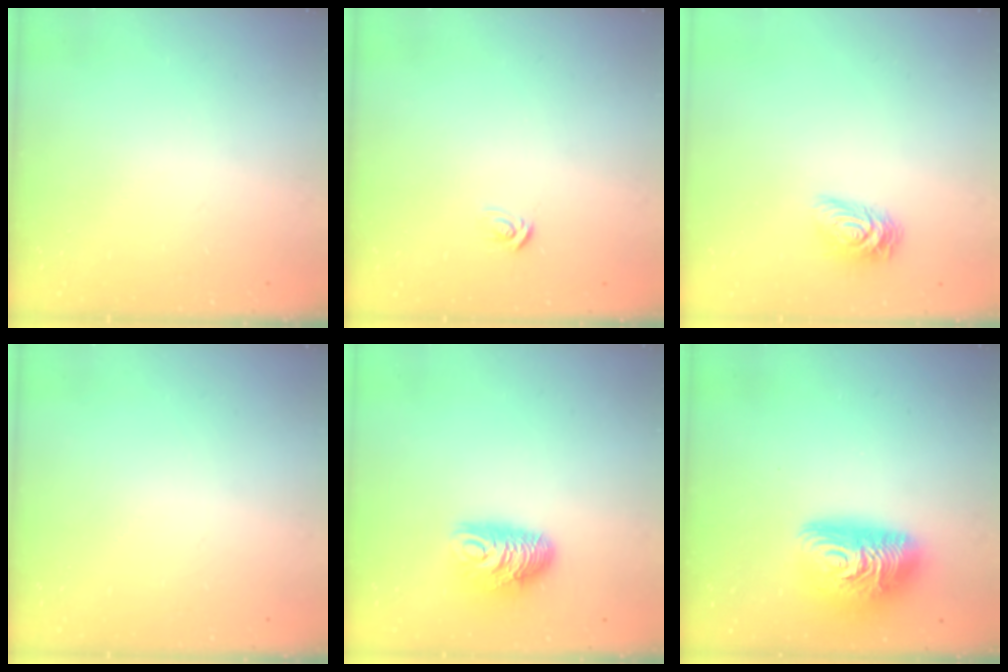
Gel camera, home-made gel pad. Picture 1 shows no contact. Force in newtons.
{"total": 3.6, "press": 3.6, "slide": 0.2}
{"total": 6.7, "press": 6.7, "slide": 0.2}
{"total": 0.0}
{"total": 10.0, "press": 10.0, "slide": 0.5}
{"total": 12.9, "press": 12.9, "slide": 0.9}